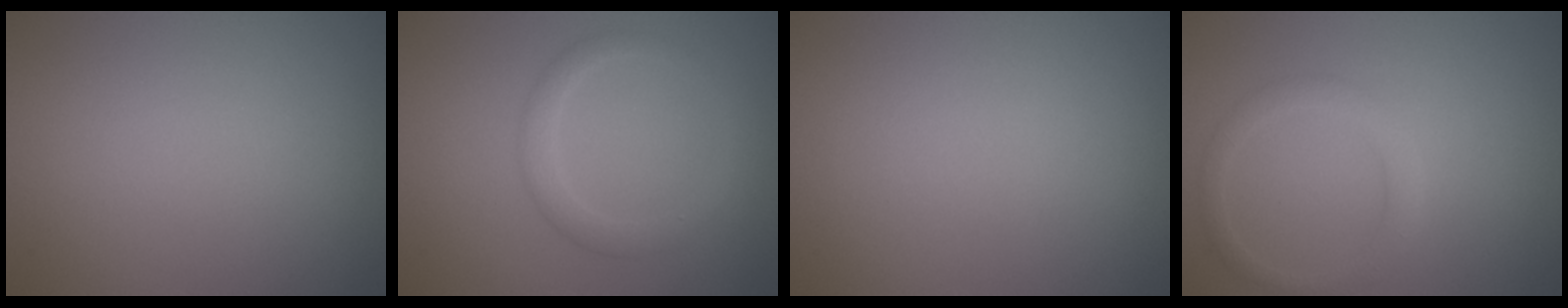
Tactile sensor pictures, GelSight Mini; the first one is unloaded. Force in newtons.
{"total": 2.0, "press": 2.0, "slide": 0.2}
{"total": 0.0}
{"total": 2.0, "press": 2.0, "slide": 0.1}